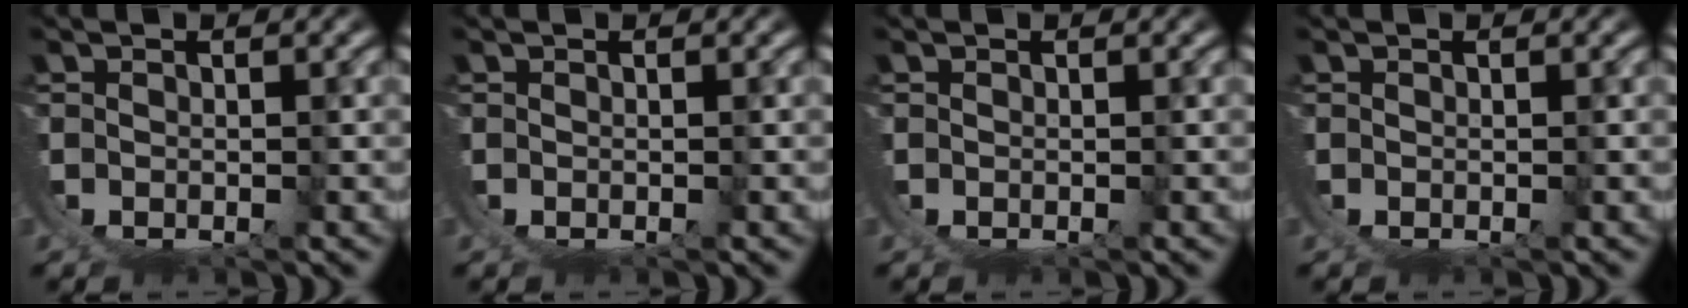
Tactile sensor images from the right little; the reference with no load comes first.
{"total": 0.0}
{"total": 0.0}
{"total": 0.0}